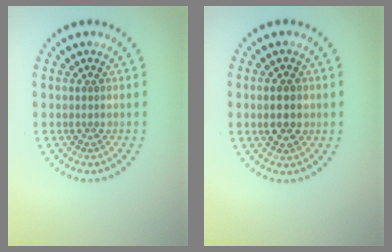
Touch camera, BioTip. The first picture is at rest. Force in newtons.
{"total": 3.2, "press": 3.2, "slide": 0.2}